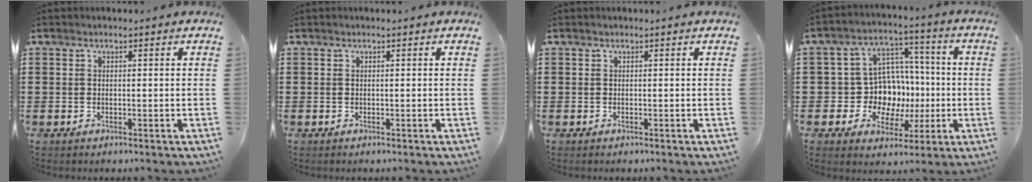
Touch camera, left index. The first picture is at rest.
{"total": 0.0}
{"total": 0.0}
{"total": 10.7, "force": [-1.1, 9.7, 4.5], "torque": [-0.108, 0.008, -0.009]}